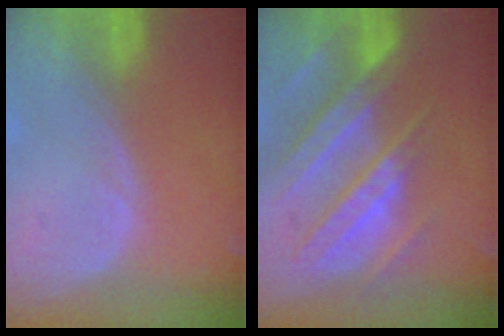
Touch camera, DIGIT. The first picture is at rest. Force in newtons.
{"total": 10.6, "press": 9.4, "slide": 4.8}